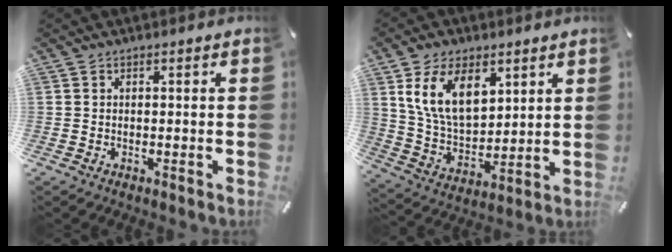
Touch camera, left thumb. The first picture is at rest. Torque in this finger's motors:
{"motor_torque": [0.71, 0.49, 1.63, -1.14, 0.17]}